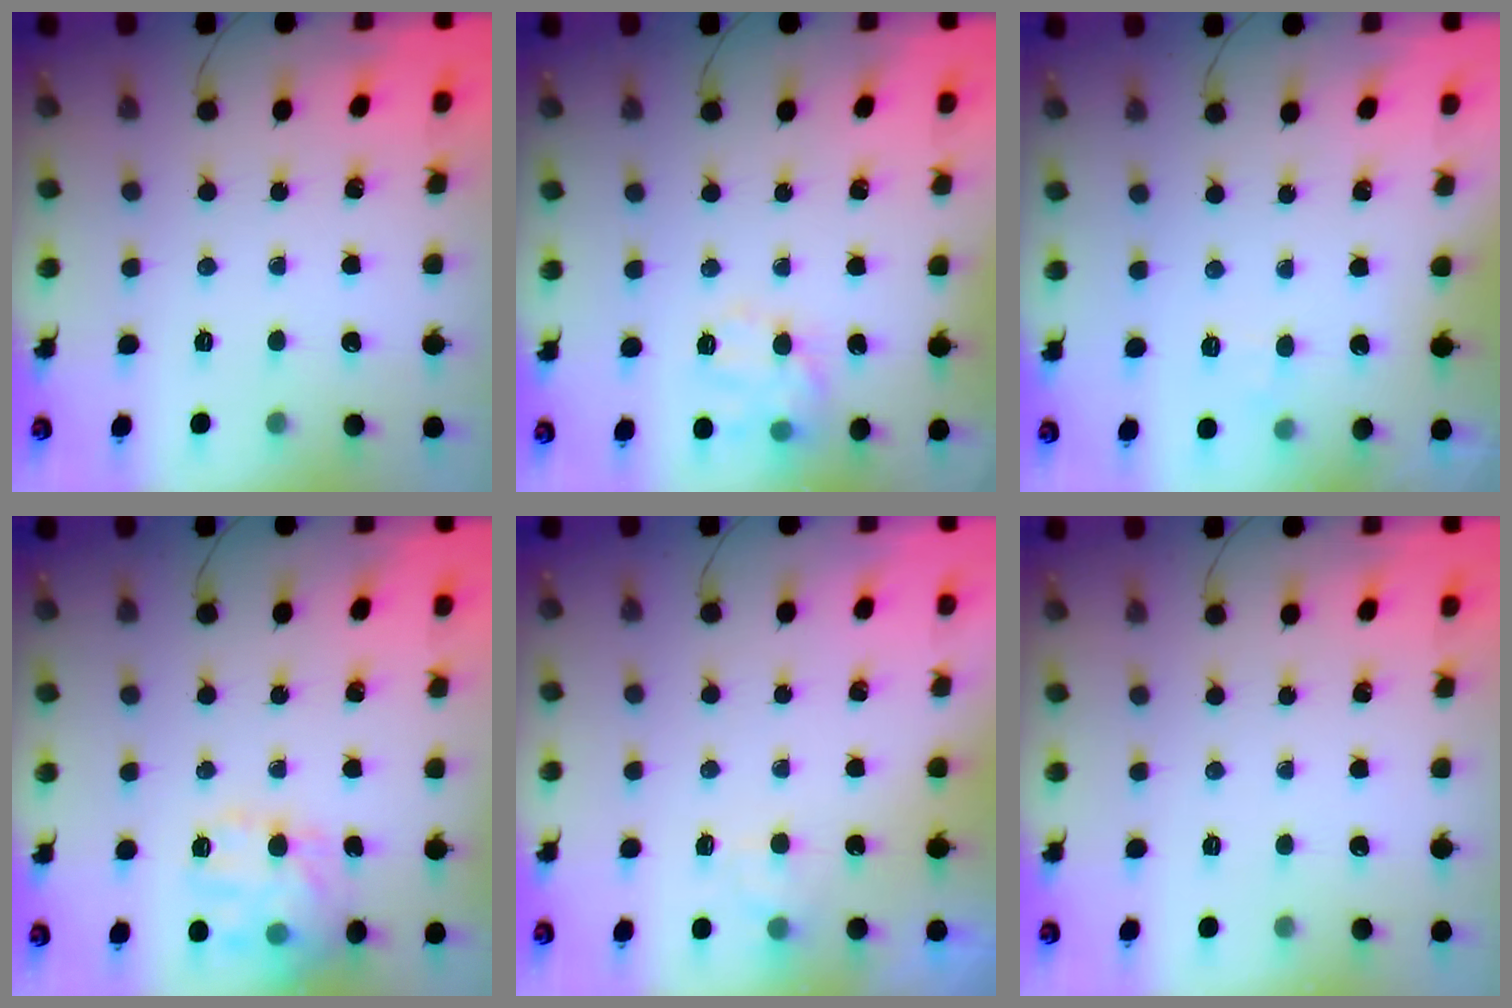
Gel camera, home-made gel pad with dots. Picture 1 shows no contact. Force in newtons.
{"total": 11.0, "press": 11.0, "slide": 0.4}
{"total": 3.8, "press": 3.4, "slide": 1.7}
{"total": 14.8, "press": 14.7, "slide": 0.6}
{"total": 2.7, "press": 2.3, "slide": 1.4}
{"total": 0.0}